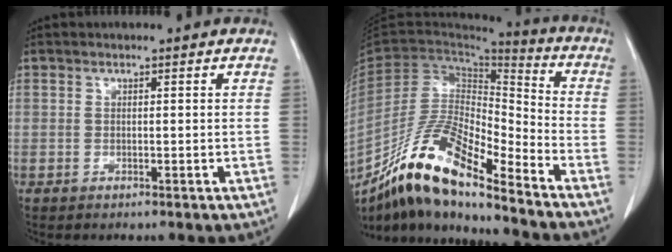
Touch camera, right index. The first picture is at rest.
{"total": 17.1, "force": [-13.0, 3.1, 10.6], "torque": [-0.195, 0.006, -0.239]}